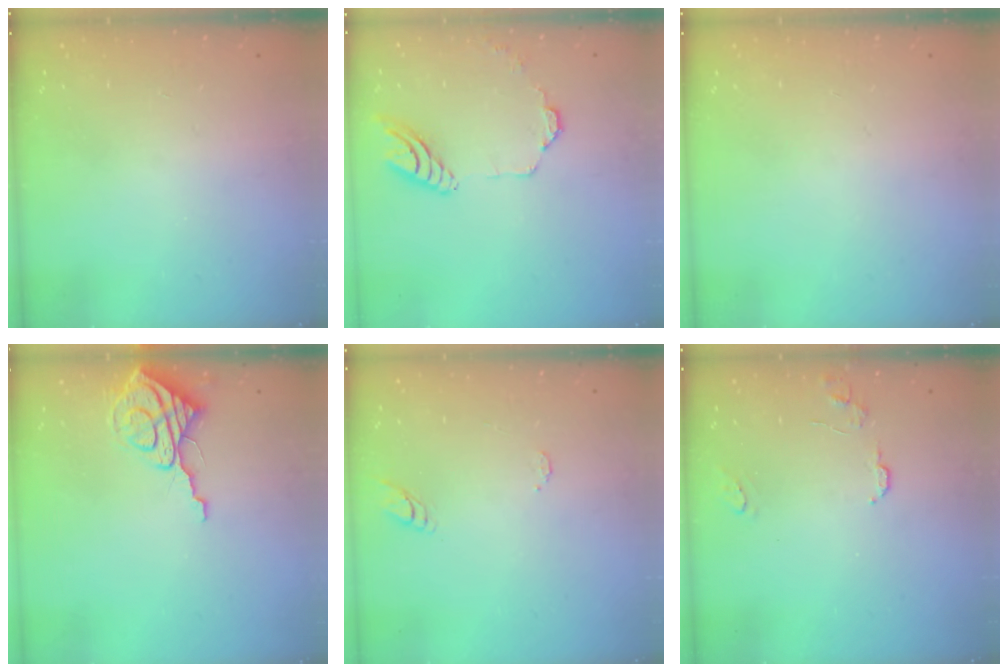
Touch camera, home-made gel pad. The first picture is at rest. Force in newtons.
{"total": 11.5, "press": 11.4, "slide": 1.6}
{"total": 0.0}
{"total": 11.4, "press": 11.3, "slide": 1.1}
{"total": 6.7, "press": 6.7, "slide": 0.6}
{"total": 7.5, "press": 7.5, "slide": 0.6}